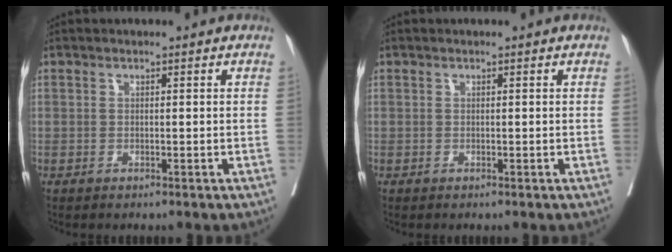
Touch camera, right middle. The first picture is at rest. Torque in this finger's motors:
{"motor_torque": [0.02, -0.05, 0.00, 0.00]}